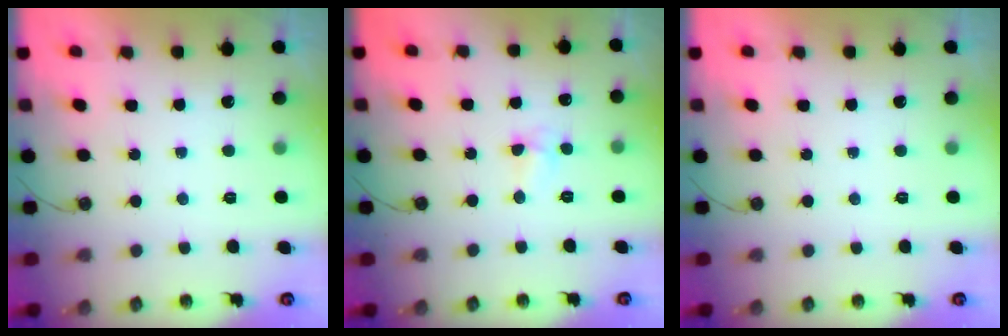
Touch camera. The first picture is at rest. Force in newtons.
{"total": 5.0, "press": 5.0, "slide": 0.6}
{"total": 0.0}